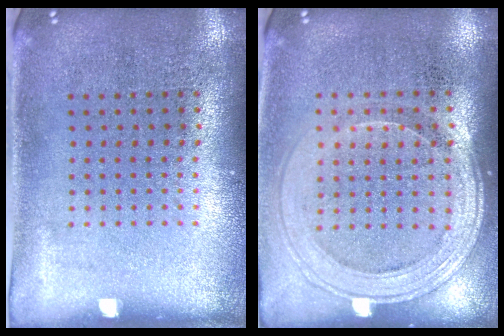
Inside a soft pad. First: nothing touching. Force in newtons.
{"total": 1.6, "press": 1.4, "slide": 0.7}